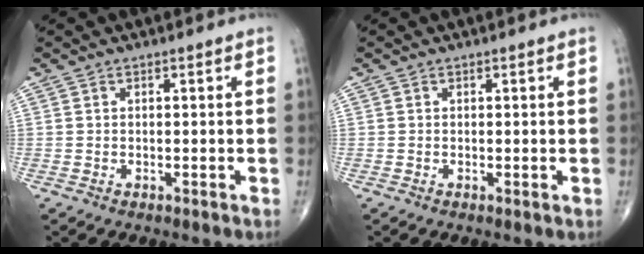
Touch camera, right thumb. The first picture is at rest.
{"total": 0.0}